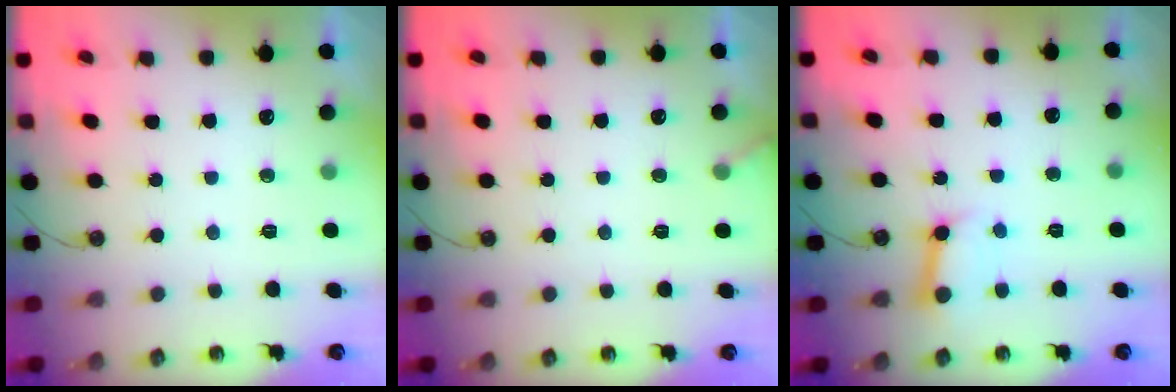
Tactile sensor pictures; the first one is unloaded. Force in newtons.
{"total": 3.8, "press": 3.8, "slide": 0.2}
{"total": 6.7, "press": 6.6, "slide": 0.9}